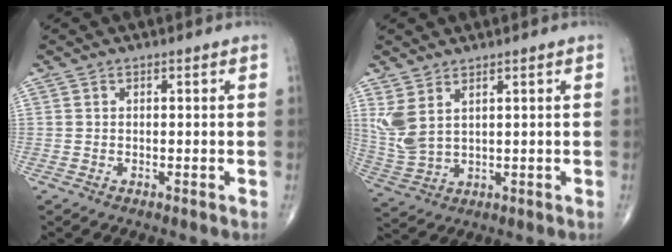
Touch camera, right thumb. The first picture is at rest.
{"total": 7.0, "force": [3.3, 3.1, 5.4], "torque": [-0.129, -0.013, 0.080]}